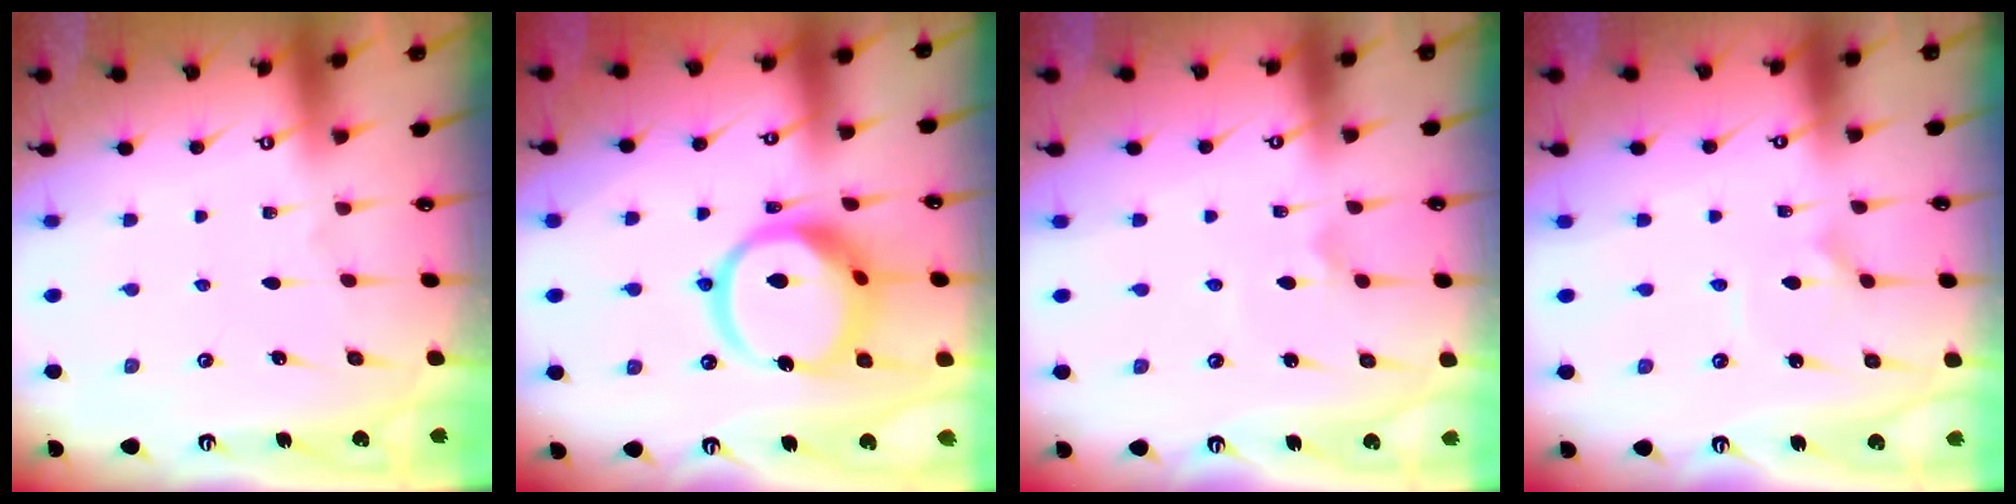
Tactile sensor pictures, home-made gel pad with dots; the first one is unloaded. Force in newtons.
{"total": 15.4, "press": 15.3, "slide": 1.8}
{"total": 2.9, "press": 2.9, "slide": 0.1}
{"total": 2.2, "press": 2.2, "slide": 0.4}